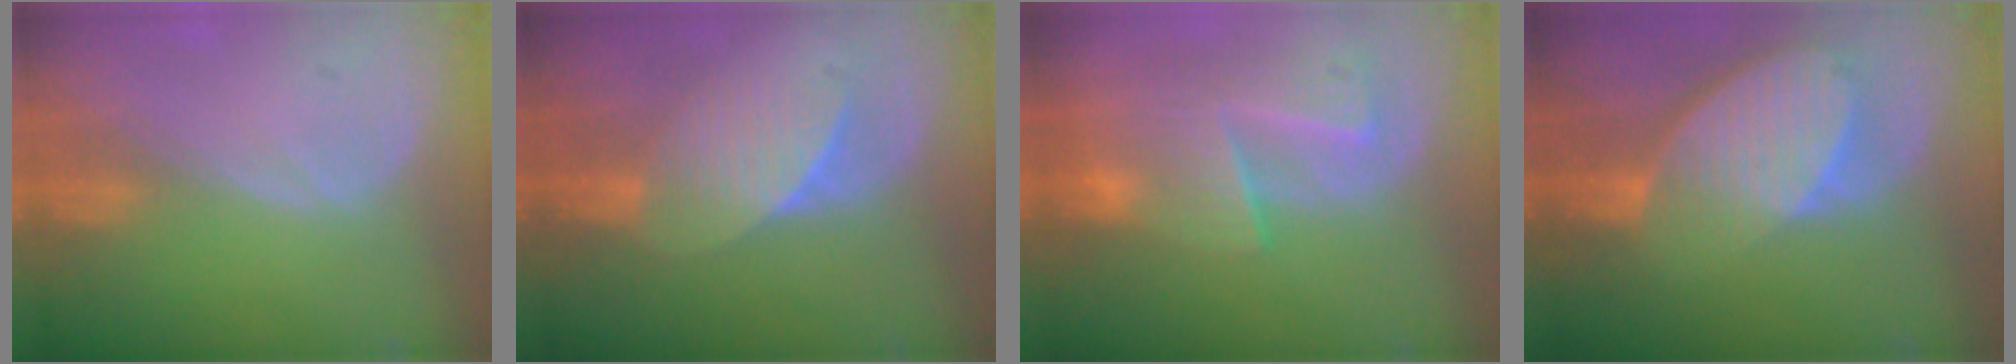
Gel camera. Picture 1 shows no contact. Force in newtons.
{"total": 6.8, "press": 6.4, "slide": 2.3}
{"total": 9.5, "press": 8.4, "slide": 4.4}
{"total": 10.2, "press": 8.9, "slide": 5.1}